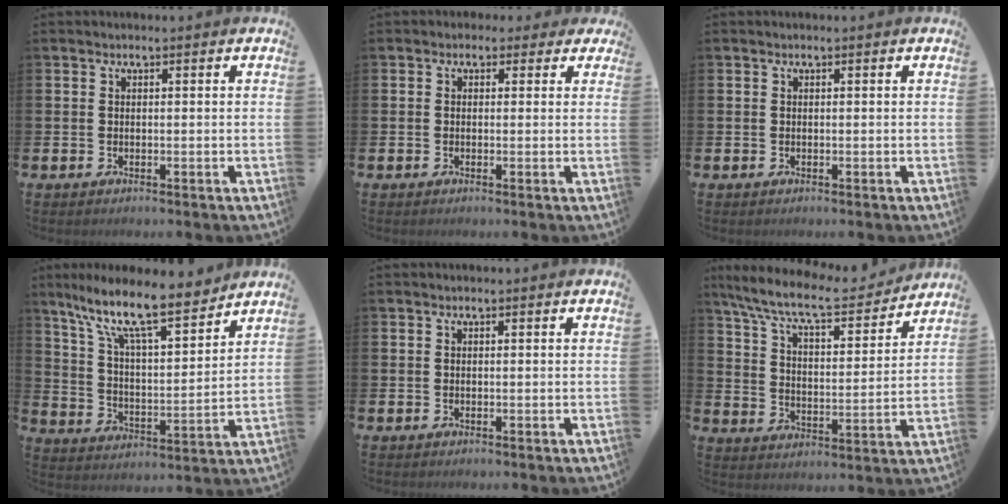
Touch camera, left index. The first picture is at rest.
{"total": 1.2, "force": [0.3, 1.2, 0.2], "torque": [-0.001, 0.009, 0.002]}
{"total": 0.0}
{"total": 10.5, "force": [8.9, 1.8, 5.4], "torque": [-0.126, -0.060, 0.146]}
{"total": 0.0}
{"total": 9.6, "force": [8.6, 1.7, 3.7], "torque": [-0.101, -0.058, 0.145]}